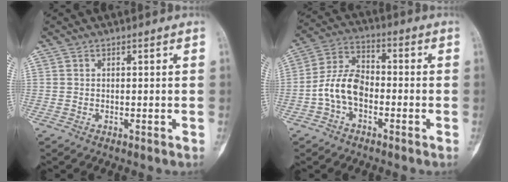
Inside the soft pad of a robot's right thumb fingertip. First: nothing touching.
{"total": 9.0, "force": [-2.6, 5.6, 6.5], "torque": [-0.122, 0.035, -0.060]}